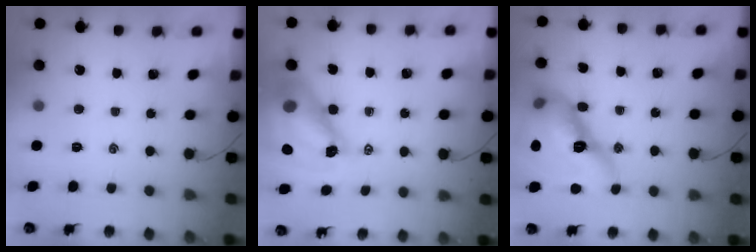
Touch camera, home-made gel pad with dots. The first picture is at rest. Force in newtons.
{"total": 15.6, "press": 15.0, "slide": 4.3}
{"total": 19.7, "press": 18.9, "slide": 5.7}